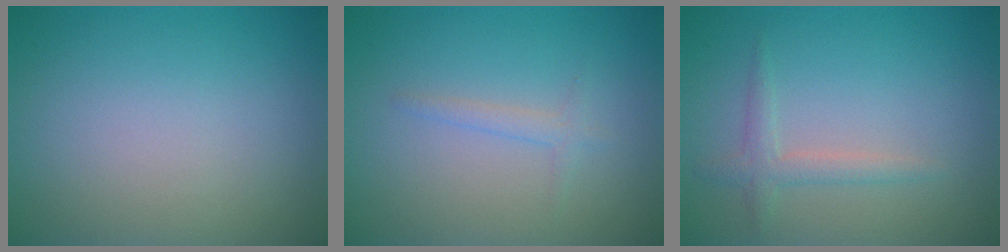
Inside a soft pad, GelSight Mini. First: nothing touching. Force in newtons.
{"total": 1.1, "press": 1.1, "slide": 0.1}
{"total": 1.7, "press": 1.7, "slide": 0.1}